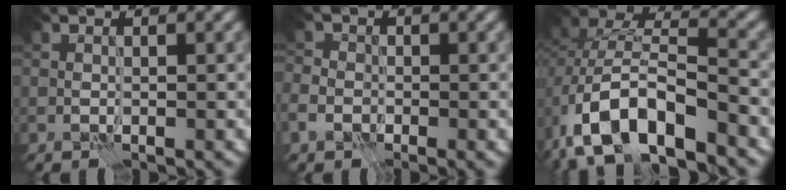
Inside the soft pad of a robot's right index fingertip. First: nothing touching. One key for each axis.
{"total": 2.4, "fx": -1.6, "fy": 1.6, "fz": 0.8, "tx": -0.015, "ty": -0.001, "tz": -0.035}
{"total": 10.5, "fx": -5.3, "fy": 5.6, "fz": 7.2, "tx": -0.139, "ty": -0.002, "tz": -0.091}